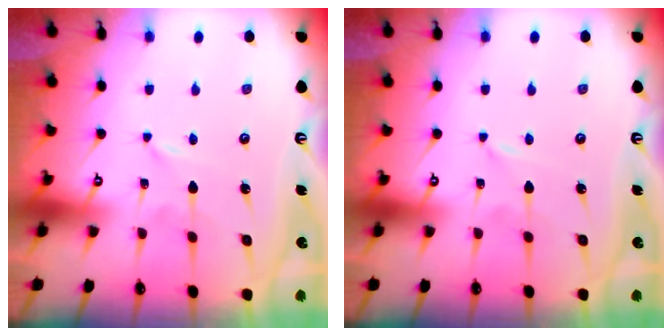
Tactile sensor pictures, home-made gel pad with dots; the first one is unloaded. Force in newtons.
{"total": 0.0}